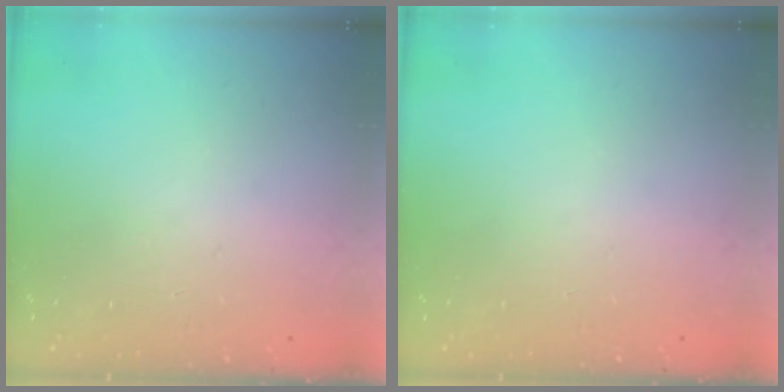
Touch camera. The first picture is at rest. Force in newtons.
{"total": 0.0}